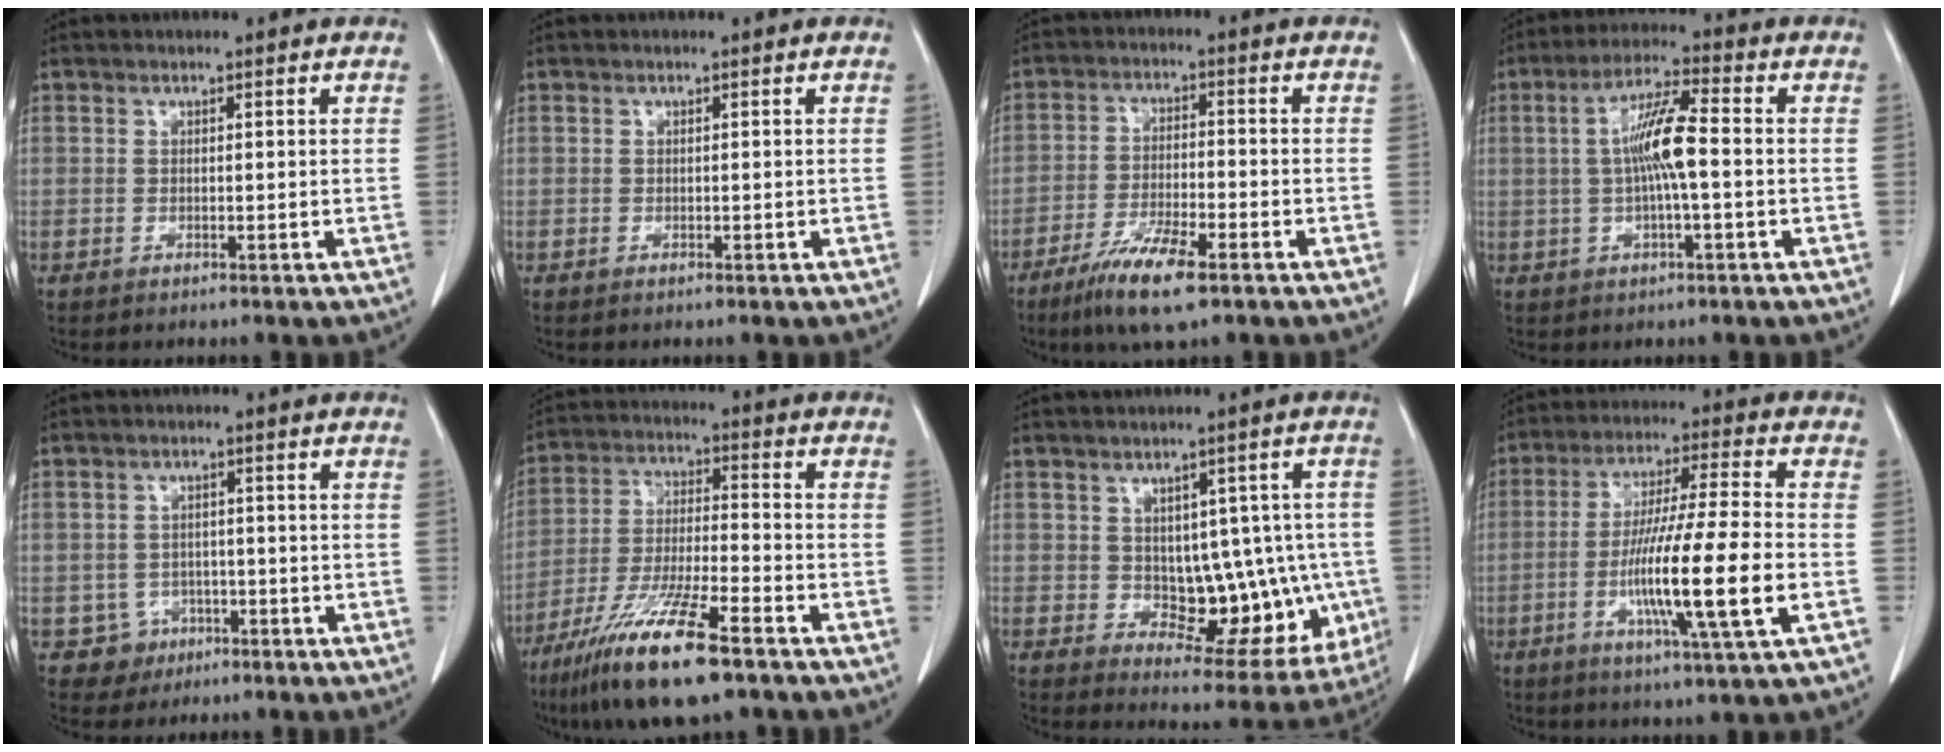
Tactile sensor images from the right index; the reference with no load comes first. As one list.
[{"total": 0.0}, {"total": 8.9, "force": [-5.7, 1.3, 6.7], "torque": [-0.132, -0.017, -0.100]}, {"total": 7.8, "force": [-0.2, 0.6, 7.8], "torque": [-0.151, 0.010, -0.008]}, {"total": 4.1, "force": [-1.7, 3.7, -0.2], "torque": [0.011, 0.017, -0.019]}, {"total": 15.2, "force": [-9.8, 1.7, 11.6], "torque": [-0.239, -0.039, -0.179]}, {"total": 13.2, "force": [-1.0, 7.1, 11.1], "torque": [-0.119, 0.017, 0.013]}, {"total": 15.3, "force": [-3.8, -0.3, 14.8], "torque": [-0.272, -0.014, -0.072]}]